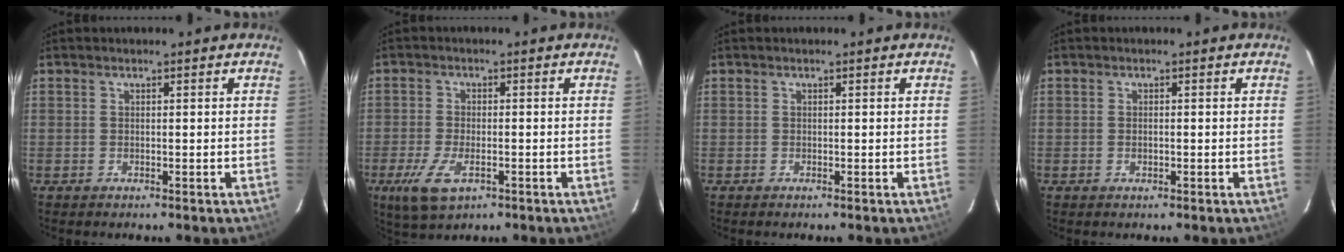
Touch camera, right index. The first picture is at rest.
{"total": 7.6, "force": [-3.4, 3.5, 5.8], "torque": [-0.135, -0.016, -0.060]}
{"total": 0.0}
{"total": 0.8, "force": [-0.2, 0.5, 0.5], "torque": [-0.009, 0.000, -0.003]}